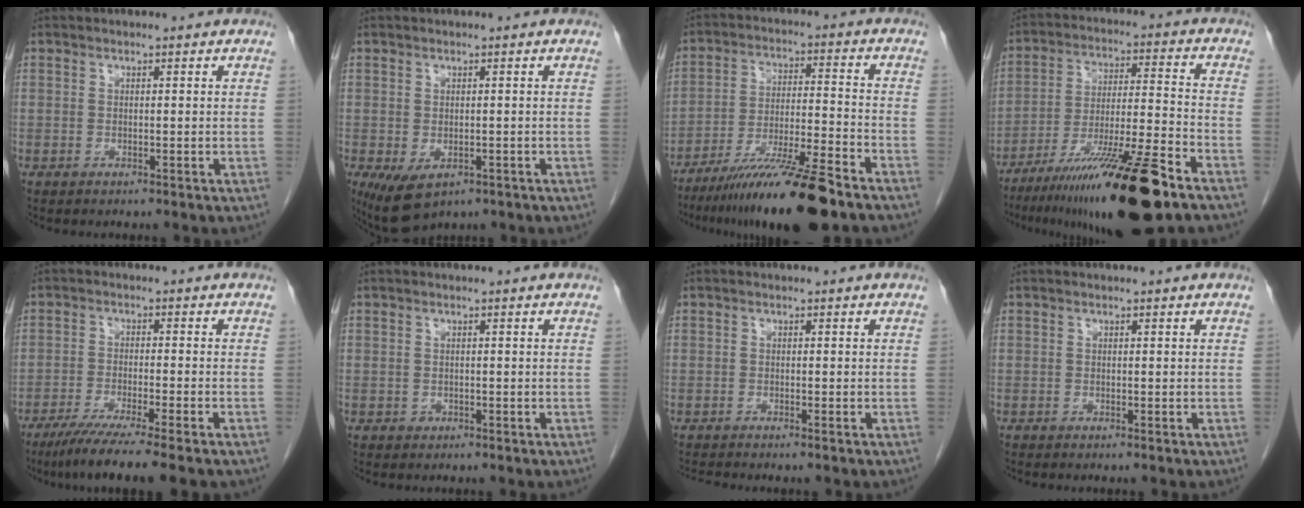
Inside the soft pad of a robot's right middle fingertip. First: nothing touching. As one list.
[{"total": 5.6, "force": [-2.5, 3.2, 3.8], "torque": [-0.064, -0.013, -0.030]}, {"total": 15.0, "force": [-11.3, -0.1, 9.8], "torque": [-0.166, -0.029, -0.195]}, {"total": 19.5, "force": [-13.1, 0.8, 14.5], "torque": [-0.217, -0.029, -0.219]}, {"total": 8.8, "force": [-6.8, -0.8, 5.5], "torque": [-0.081, -0.025, -0.108]}, {"total": 0.6, "force": [-0.2, 0.5, 0.1], "torque": [-0.004, 0.002, -0.003]}, {"total": 1.3, "force": [-1.1, -0.4, 0.5], "torque": [-0.014, 0.000, -0.021]}, {"total": 0.0}]